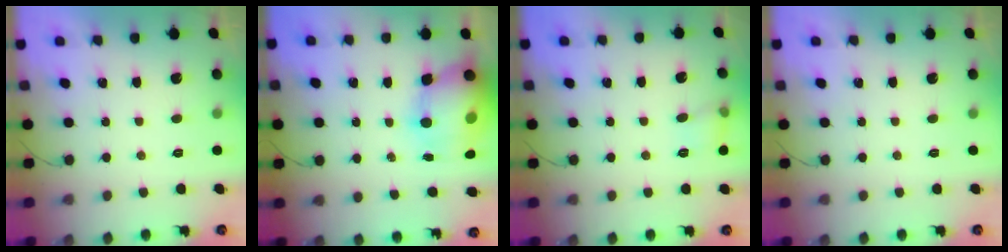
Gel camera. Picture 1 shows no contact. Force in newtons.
{"total": 14.3, "press": 13.9, "slide": 3.7}
{"total": 6.9, "press": 6.7, "slide": 1.7}
{"total": 0.0}